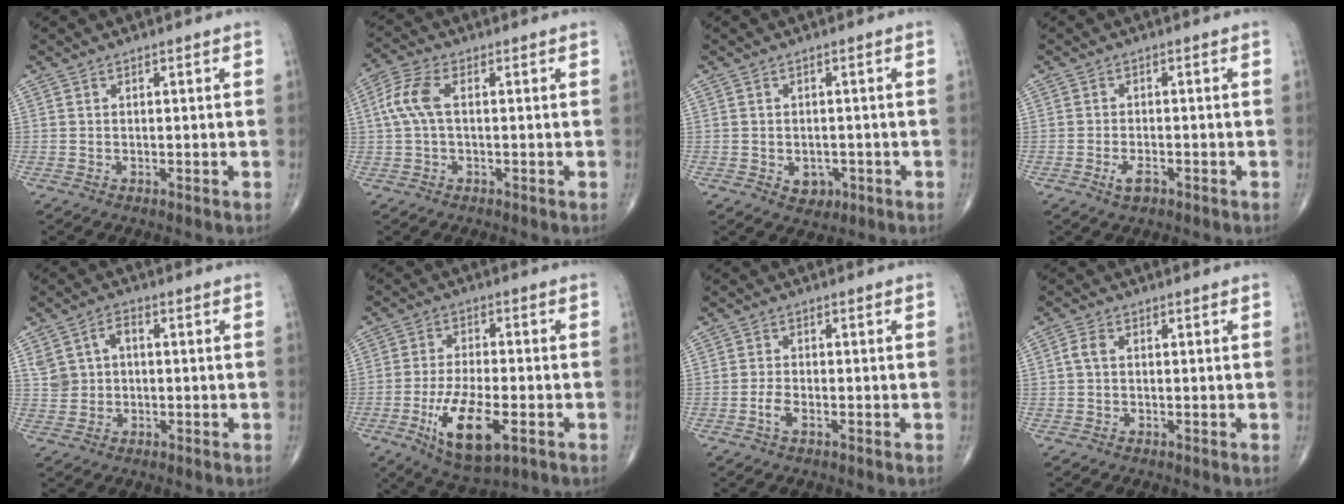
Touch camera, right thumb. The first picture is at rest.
{"total": 6.2, "force": [0.7, 2.8, 5.5], "torque": [-0.142, 0.017, 0.010]}
{"total": 3.3, "force": [-1.1, 2.5, 1.8], "torque": [-0.011, 0.003, -0.006]}
{"total": 2.7, "force": [-1.4, 1.2, 1.9], "torque": [-0.037, 0.001, -0.024]}
{"total": 5.3, "force": [0.8, 4.1, 3.3], "torque": [-0.047, 0.012, 0.017]}
{"total": 12.7, "force": [-4.5, 4.9, 10.8], "torque": [-0.195, 0.000, -0.071]}
{"total": 2.3, "force": [-1.0, 0.9, 1.9], "torque": [-0.043, 0.006, -0.020]}
{"total": 2.0, "force": [0.2, 1.2, 1.5], "torque": [-0.033, 0.005, 0.001]}